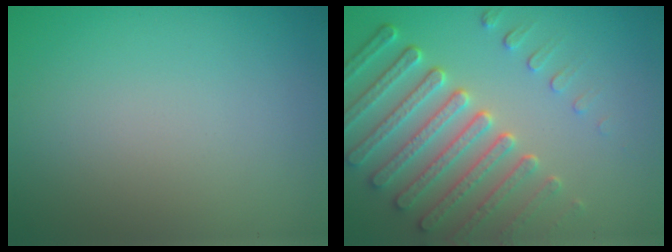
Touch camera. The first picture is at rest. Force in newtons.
{"total": 6.2, "press": 5.1, "slide": 3.5}